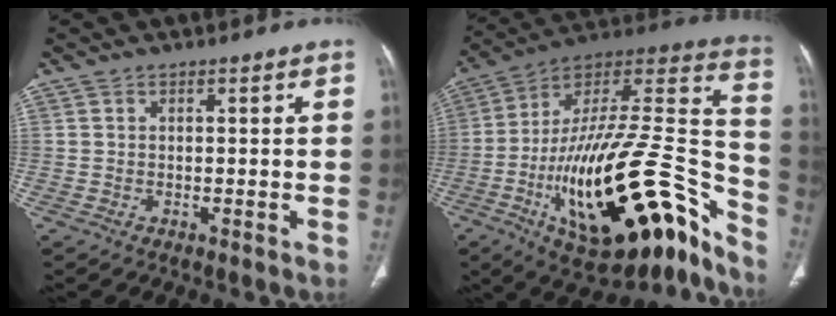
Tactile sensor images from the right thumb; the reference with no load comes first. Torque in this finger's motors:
{"motor_torque": [0.42, 1.21, 2.23, -0.54, 0.27]}